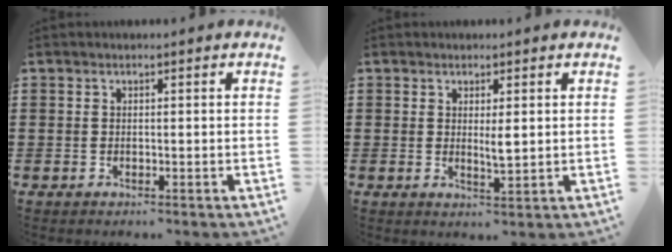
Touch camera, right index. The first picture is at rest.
{"total": 2.7, "force": [0.6, 0.6, 2.6], "torque": [-0.044, -0.004, 0.007]}